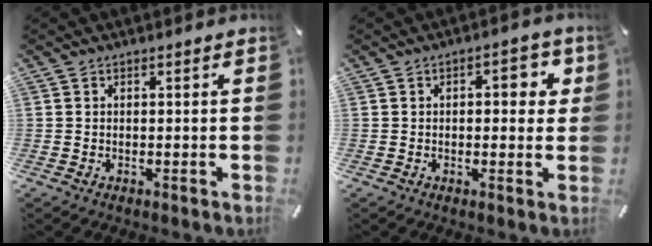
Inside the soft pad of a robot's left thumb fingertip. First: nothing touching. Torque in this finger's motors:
{"motor_torque": [0.24, -0.09, 0.15, 0.15, 0.08]}